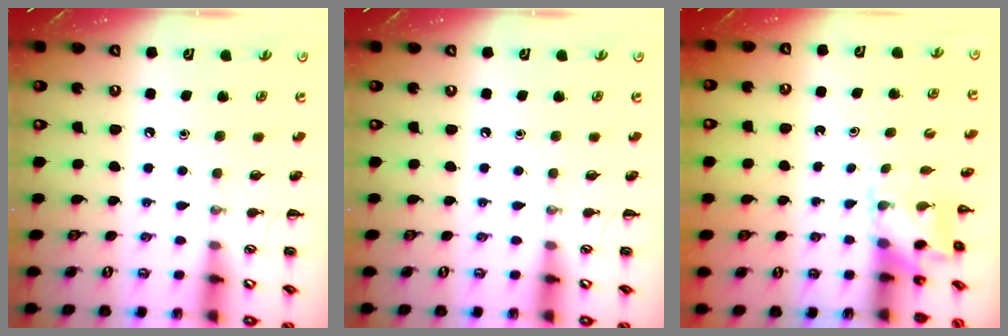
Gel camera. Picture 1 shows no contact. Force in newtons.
{"total": 0.0}
{"total": 2.5, "press": 2.5, "slide": 0.5}